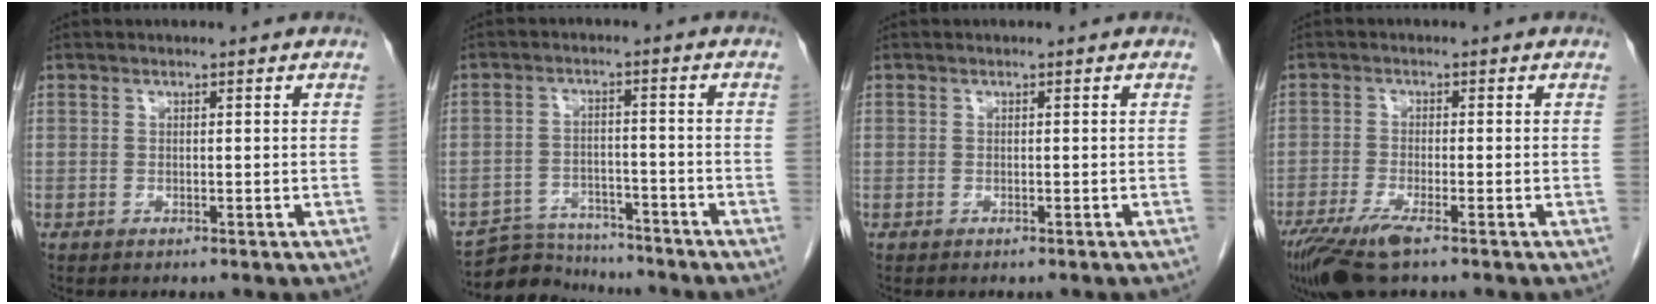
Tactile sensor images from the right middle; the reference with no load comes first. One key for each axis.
{"total": 7.7, "fx": -7.5, "fy": 2.0, "fz": 0.1, "tx": 0.001, "ty": 0.009, "tz": -0.125}
{"total": 0.7, "fx": -0.6, "fy": 0.1, "fz": 0.3, "tx": -0.008, "ty": -0.002, "tz": -0.010}
{"total": 7.1, "fx": -4.6, "fy": 1.0, "fz": 5.3, "tx": -0.102, "ty": -0.019, "tz": -0.084}